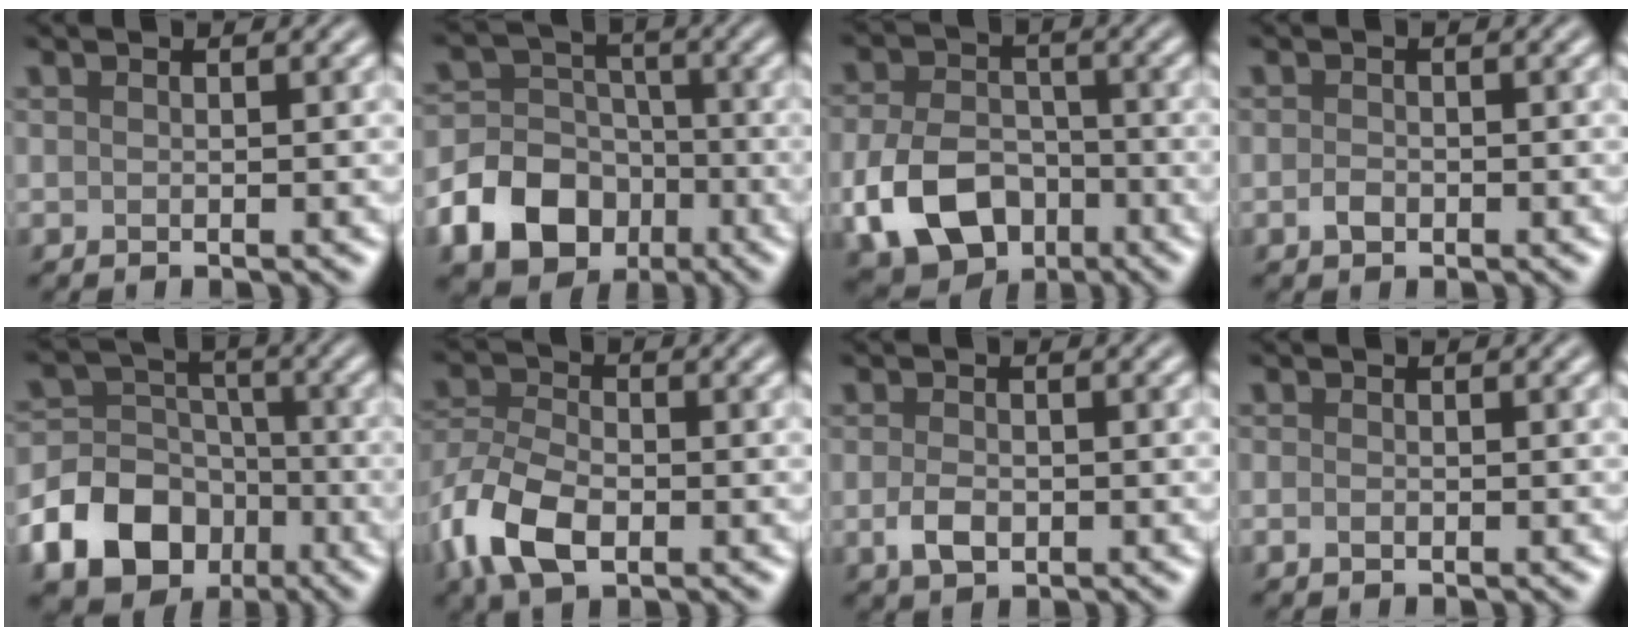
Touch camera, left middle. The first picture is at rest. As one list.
[{"total": 10.1, "force": [-4.5, 7.9, 4.3], "torque": [-0.076, -0.017, -0.108]}, {"total": 8.2, "force": [-3.2, 5.9, 4.7], "torque": [-0.097, -0.012, -0.062]}, {"total": 1.1, "force": [-0.5, 0.8, 0.7], "torque": [-0.015, -0.001, -0.011]}, {"total": 12.5, "force": [-5.8, 9.7, 5.3], "torque": [-0.113, -0.031, -0.127]}, {"total": 6.9, "force": [-3.0, 4.0, 4.7], "torque": [-0.112, -0.002, -0.071]}, {"total": 2.2, "force": [-0.6, 1.4, 1.6], "torque": [-0.034, -0.002, -0.014]}, {"total": 0.8, "force": [-0.3, 0.6, 0.5], "torque": [-0.009, -0.001, -0.008]}]